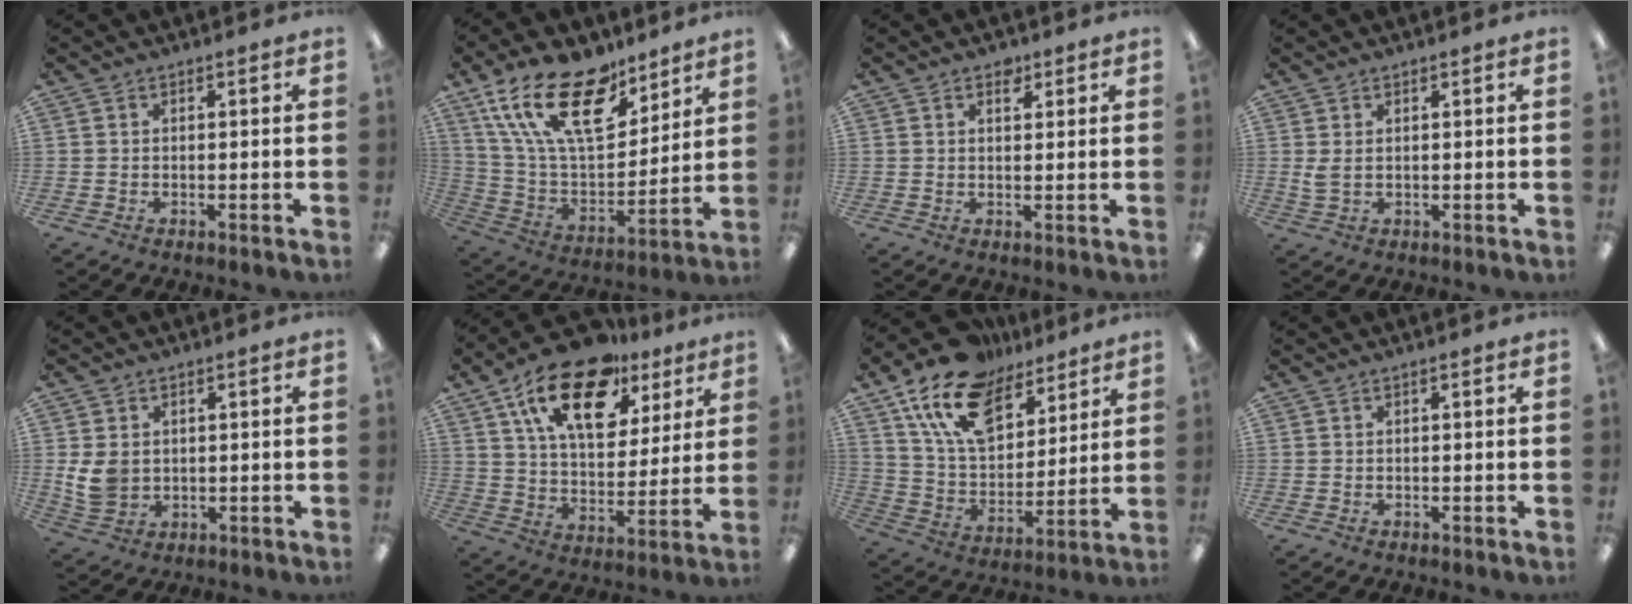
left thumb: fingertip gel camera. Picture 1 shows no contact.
{"total": 23.3, "force": [14.0, 11.3, 14.7], "torque": [-0.289, -0.073, 0.249]}
{"total": 2.8, "force": [1.9, 1.6, 1.3], "torque": [-0.003, -0.007, 0.029]}
{"total": 2.7, "force": [0.7, 1.6, 2.1], "torque": [-0.043, -0.002, 0.009]}
{"total": 6.6, "force": [0.8, 5.4, 3.8], "torque": [-0.091, 0.007, 0.020]}
{"total": 20.1, "force": [12.0, 10.3, 12.5], "torque": [-0.212, -0.054, 0.210]}
{"total": 19.0, "force": [12.4, 10.5, 9.8], "torque": [-0.192, -0.054, 0.227]}
{"total": 0.0}